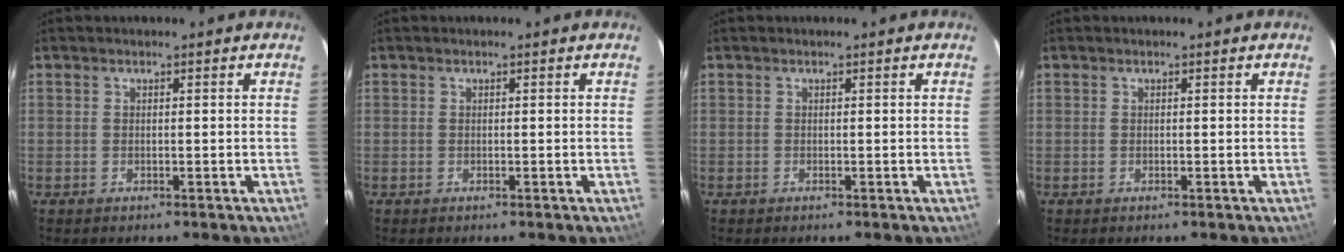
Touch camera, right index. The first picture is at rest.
{"total": 0.0}
{"total": 0.0}
{"total": 0.0}